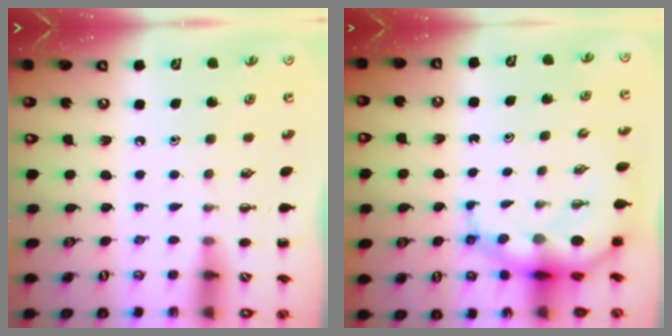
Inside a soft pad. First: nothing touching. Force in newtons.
{"total": 7.2, "press": 6.8, "slide": 2.1}